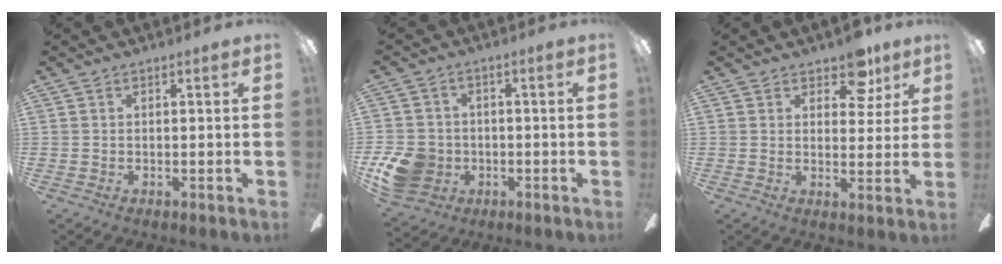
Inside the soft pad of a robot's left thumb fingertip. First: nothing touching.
{"total": 10.2, "force": [-3.2, 8.6, 4.3], "torque": [-0.100, 0.024, -0.058]}
{"total": 8.4, "force": [5.5, 4.7, 4.1], "torque": [-0.040, -0.022, 0.095]}